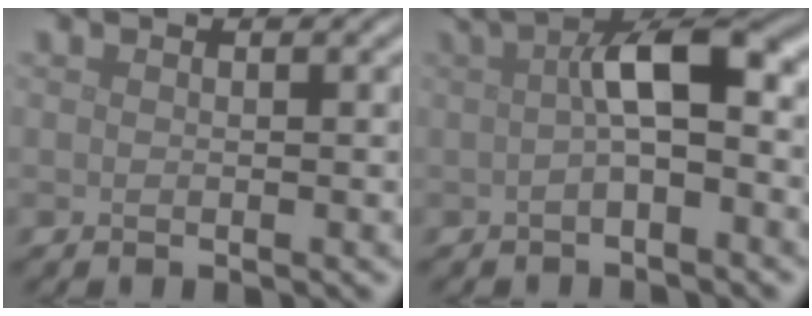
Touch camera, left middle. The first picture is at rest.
{"total": 5.4, "force": [0.6, 1.7, 5.1], "torque": [-0.075, 0.017, 0.002]}